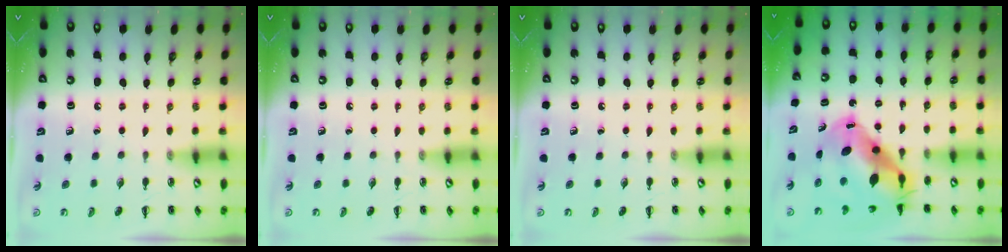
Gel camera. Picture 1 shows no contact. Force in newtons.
{"total": 0.0}
{"total": 0.0}
{"total": 14.1, "press": 13.5, "slide": 4.0}